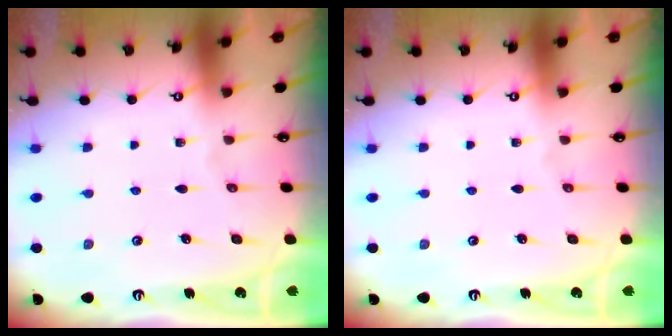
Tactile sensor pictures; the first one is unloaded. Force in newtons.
{"total": 0.0}